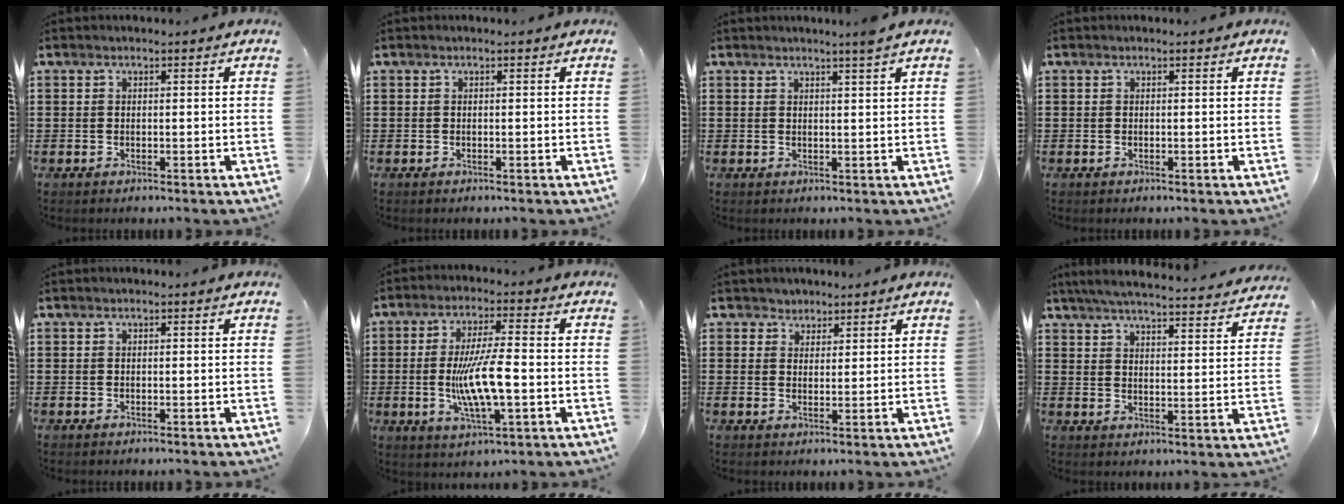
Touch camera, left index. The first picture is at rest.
{"total": 0.0}
{"total": 2.2, "force": [1.8, -0.8, 1.2], "torque": [-0.024, -0.006, 0.033]}
{"total": 0.0}
{"total": 0.0}
{"total": 9.2, "force": [-1.5, 2.1, 8.8], "torque": [-0.175, -0.007, -0.031]}
{"total": 2.2, "force": [1.7, 1.3, -0.1], "torque": [-0.006, 0.007, 0.032]}
{"total": 5.2, "force": [5.0, -0.3, 1.5], "torque": [-0.050, -0.035, 0.085]}